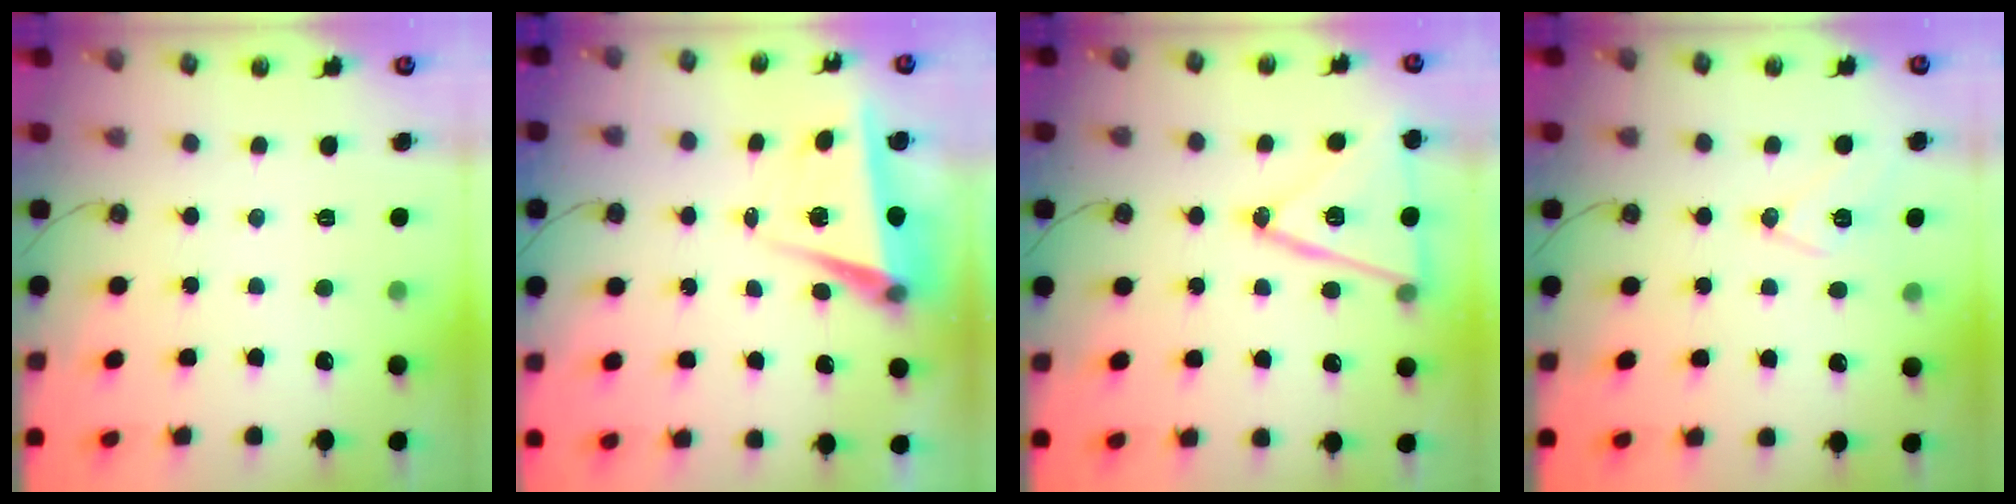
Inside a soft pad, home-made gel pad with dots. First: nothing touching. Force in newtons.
{"total": 6.0, "press": 4.9, "slide": 3.3}
{"total": 16.9, "press": 16.6, "slide": 3.4}
{"total": 10.1, "press": 9.5, "slide": 3.5}